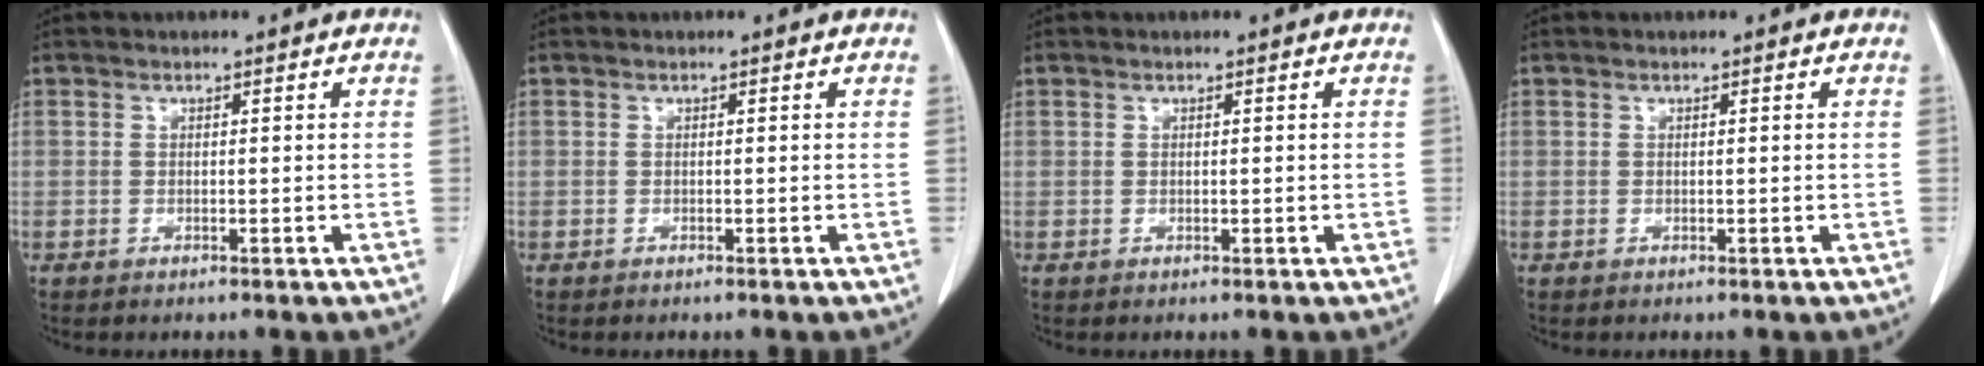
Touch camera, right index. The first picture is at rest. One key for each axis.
{"total": 0.0}
{"total": 0.0}
{"total": 0.0}